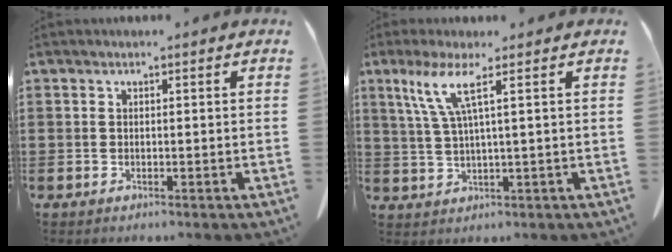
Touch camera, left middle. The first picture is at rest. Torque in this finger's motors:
{"motor_torque": [0.16, 0.22, 0.29, 0.07]}